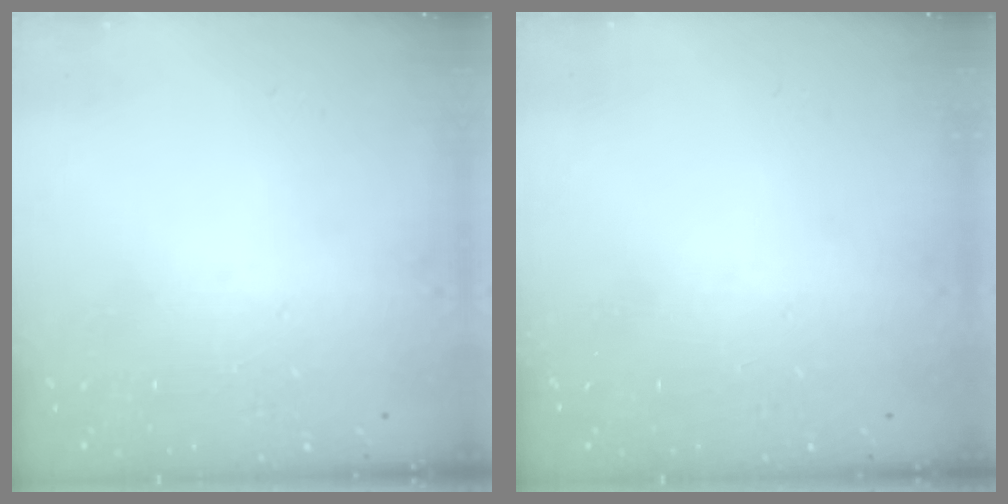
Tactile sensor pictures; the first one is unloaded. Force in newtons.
{"total": 0.0}